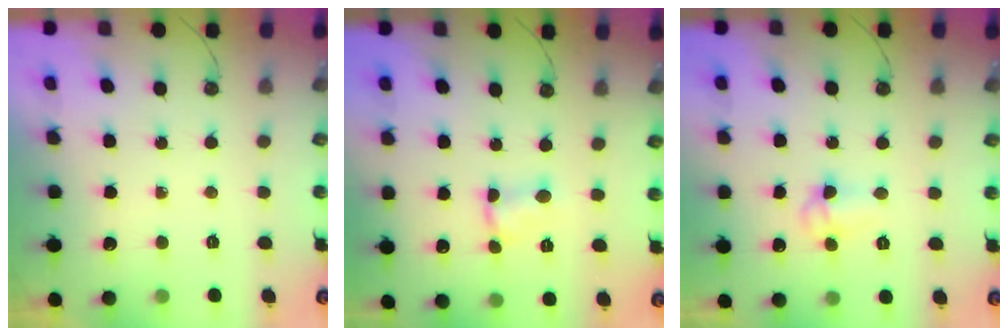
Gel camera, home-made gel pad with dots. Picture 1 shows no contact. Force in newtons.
{"total": 2.5, "press": 2.5, "slide": 0.2}
{"total": 6.0, "press": 4.8, "slide": 3.6}